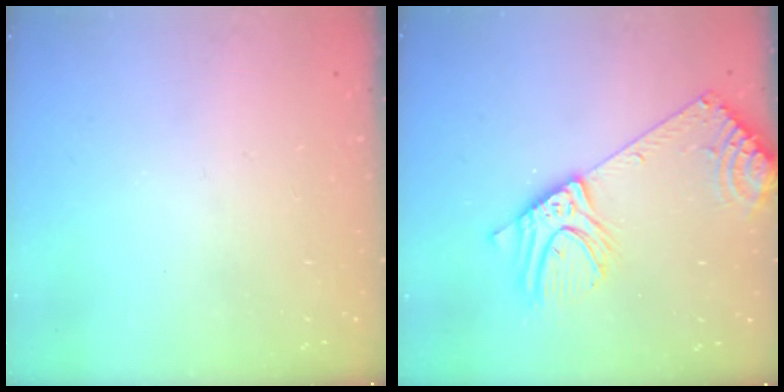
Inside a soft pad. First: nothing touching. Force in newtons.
{"total": 15.6, "press": 15.2, "slide": 3.3}